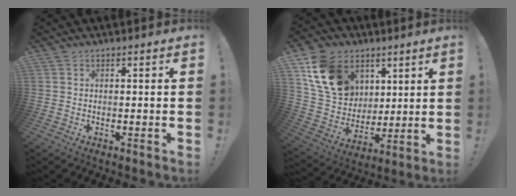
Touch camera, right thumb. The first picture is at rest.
{"total": 17.9, "force": [7.6, 13.8, 8.4], "torque": [-0.146, -0.023, 0.163]}